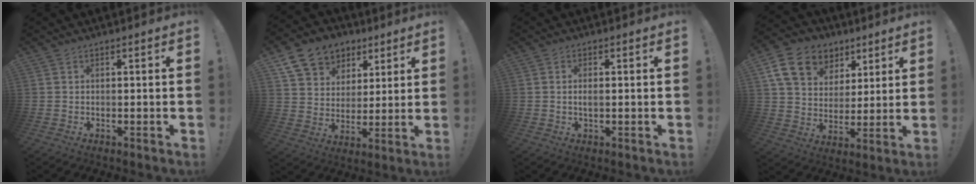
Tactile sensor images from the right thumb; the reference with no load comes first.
{"total": 13.5, "force": [7.5, 10.2, 4.7], "torque": [-0.071, -0.040, 0.147]}
{"total": 1.6, "force": [-0.2, 0.6, 1.5], "torque": [-0.031, 0.004, -0.003]}
{"total": 16.3, "force": [8.1, 12.0, 7.5], "torque": [-0.107, -0.035, 0.160]}